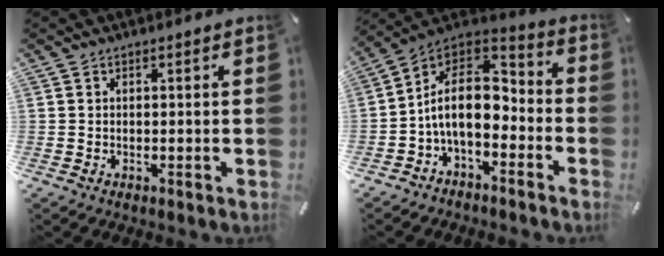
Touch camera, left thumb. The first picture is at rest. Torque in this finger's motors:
{"motor_torque": [-0.27, 1.89, 1.22, 0.98, 0.22]}